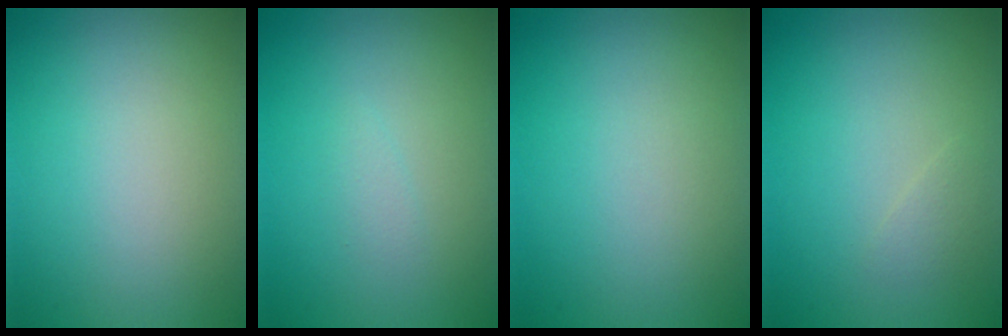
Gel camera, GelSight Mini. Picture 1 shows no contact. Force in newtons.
{"total": 0.7, "press": 0.7, "slide": 0.1}
{"total": 0.0}
{"total": 0.8, "press": 0.8, "slide": 0.0}